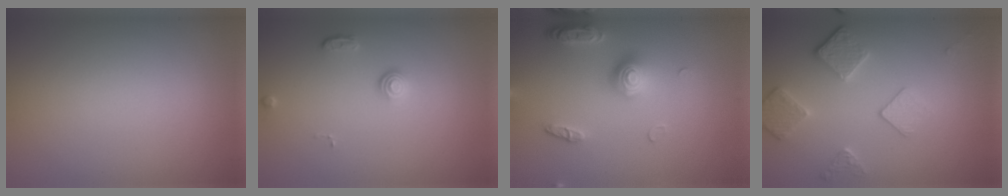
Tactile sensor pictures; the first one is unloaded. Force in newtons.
{"total": 1.3, "press": 1.0, "slide": 0.9}
{"total": 3.8, "press": 3.0, "slide": 2.3}
{"total": 3.7, "press": 2.9, "slide": 2.3}